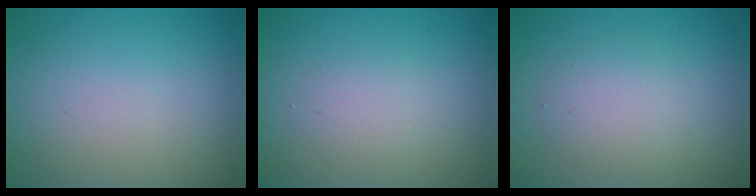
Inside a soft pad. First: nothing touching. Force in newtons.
{"total": 1.8, "press": 1.8, "slide": 0.1}
{"total": 2.9, "press": 2.9, "slide": 0.2}